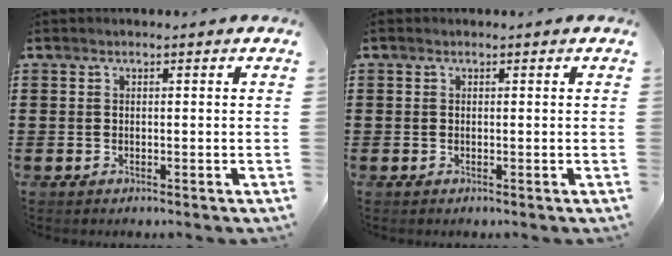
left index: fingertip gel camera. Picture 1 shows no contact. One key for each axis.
{"total": 0.0}